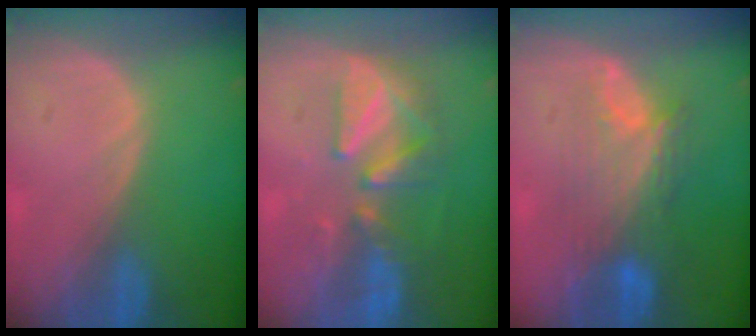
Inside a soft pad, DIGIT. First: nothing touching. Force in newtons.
{"total": 7.8, "press": 7.6, "slide": 1.4}
{"total": 8.6, "press": 7.8, "slide": 3.6}